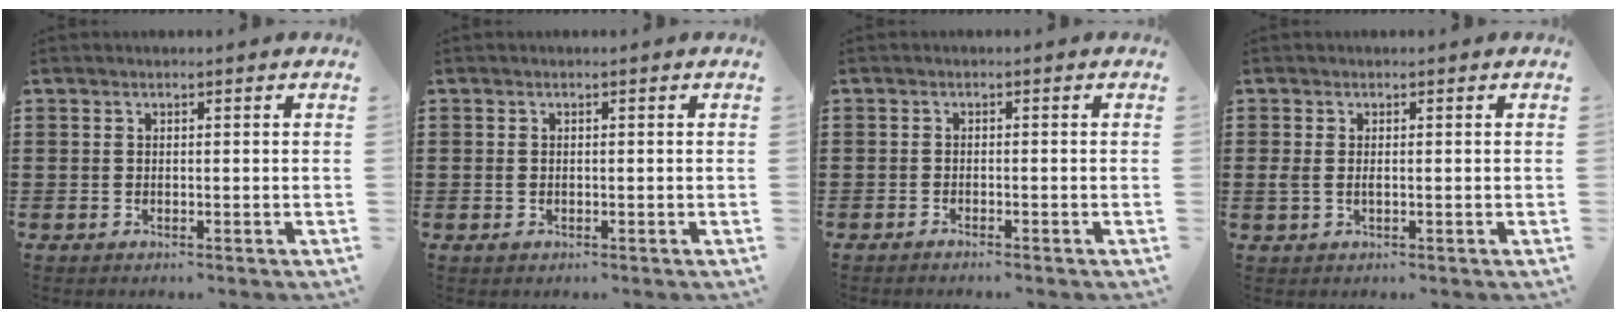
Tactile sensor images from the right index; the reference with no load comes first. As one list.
[{"total": 0.6, "force": [-0.4, 0.4, 0.2], "torque": [-0.005, 0.001, -0.008]}, {"total": 0.7, "force": [-0.7, 0.0, 0.0], "torque": [-0.002, 0.001, -0.014]}, {"total": 1.2, "force": [-0.1, 0.6, 1.1], "torque": [-0.030, 0.000, -0.005]}]